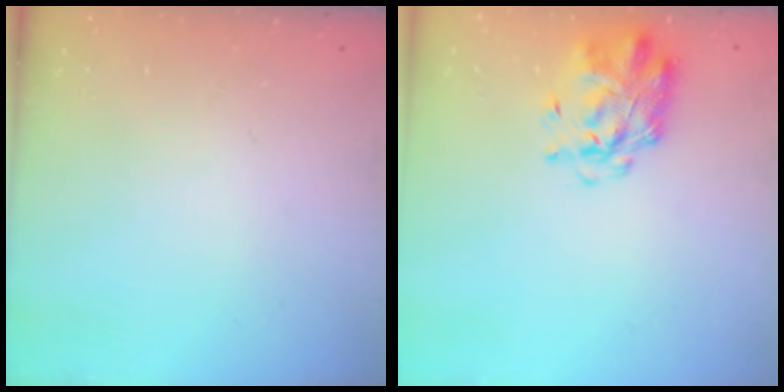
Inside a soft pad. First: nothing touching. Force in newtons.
{"total": 2.9, "press": 2.8, "slide": 0.8}